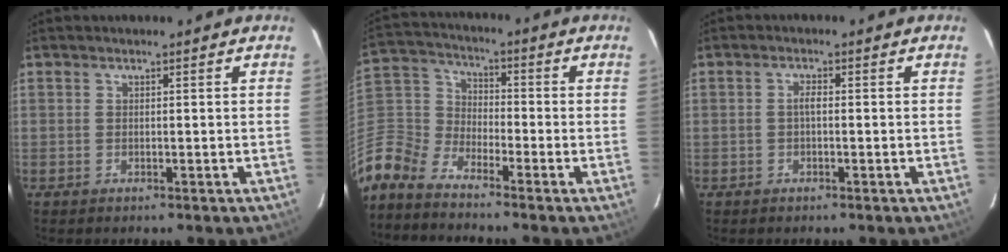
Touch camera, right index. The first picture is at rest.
{"total": 12.0, "force": [-8.5, 7.5, 4.1], "torque": [-0.131, 0.015, -0.198]}
{"total": 1.4, "force": [-0.1, 0.4, 1.3], "torque": [-0.025, 0.006, -0.004]}